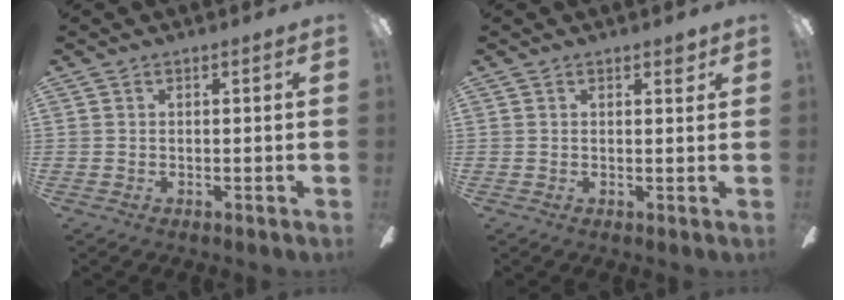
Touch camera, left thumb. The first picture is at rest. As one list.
[{"total": 1.8, "force": [1.2, 0.7, 1.1], "torque": [-0.007, -0.004, 0.018]}]